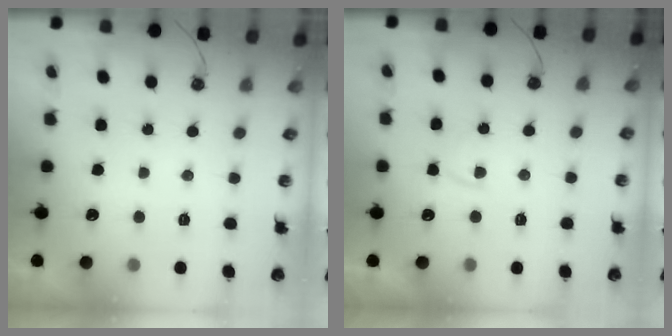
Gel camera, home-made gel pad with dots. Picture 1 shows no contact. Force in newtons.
{"total": 4.6, "press": 4.6, "slide": 0.5}